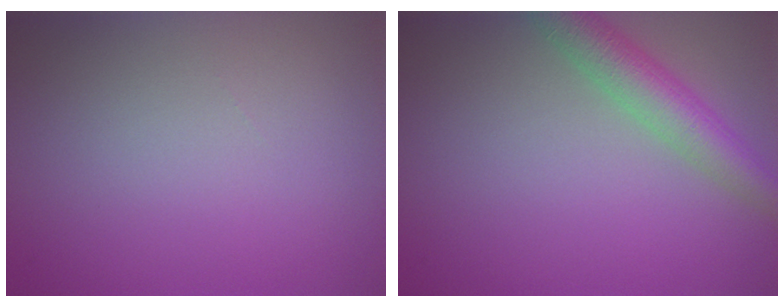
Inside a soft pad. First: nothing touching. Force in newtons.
{"total": 4.7, "press": 4.6, "slide": 0.4}